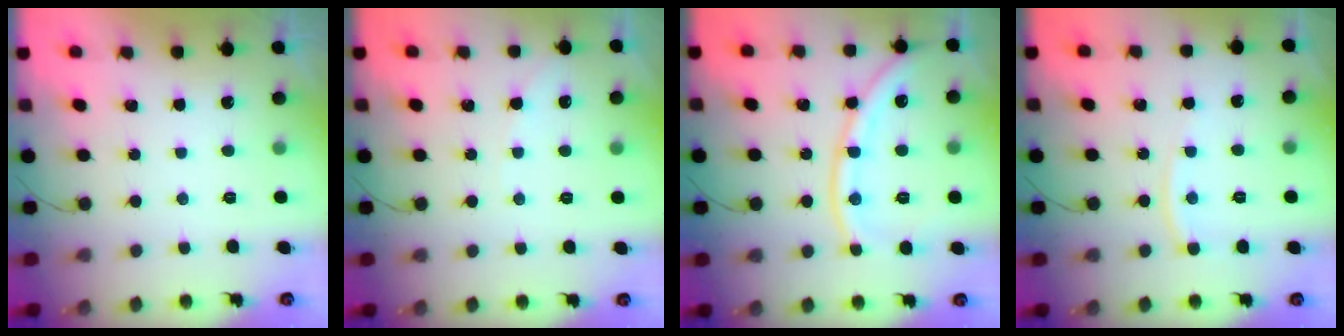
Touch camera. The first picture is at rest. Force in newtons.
{"total": 4.7, "press": 4.7, "slide": 0.7}
{"total": 13.0, "press": 12.9, "slide": 1.7}
{"total": 4.7, "press": 4.6, "slide": 0.7}